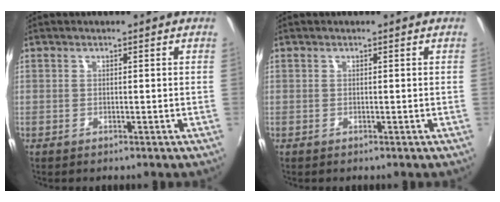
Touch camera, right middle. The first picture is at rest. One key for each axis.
{"total": 0.0}